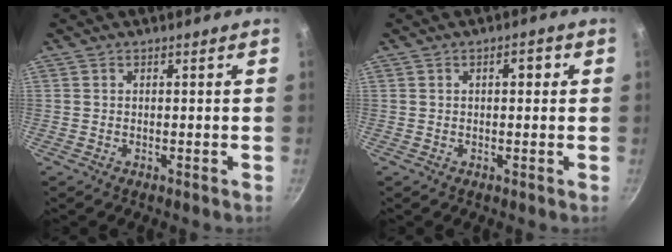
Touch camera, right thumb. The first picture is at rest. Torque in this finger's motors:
{"motor_torque": [0.32, -0.38, 0.10, 0.38, 0.01]}